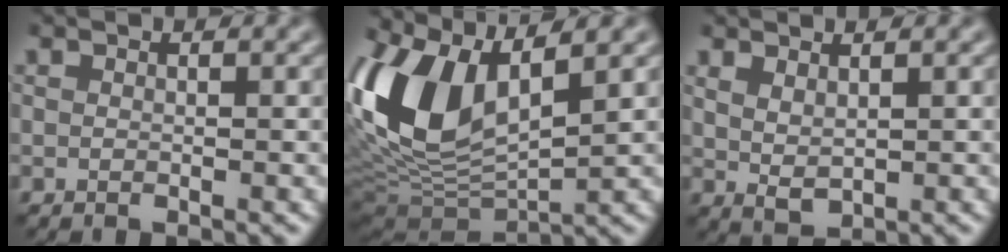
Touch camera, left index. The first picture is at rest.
{"total": 11.3, "force": [2.8, 5.5, 9.4], "torque": [-0.223, 0.006, 0.055]}
{"total": 1.1, "force": [0.7, 0.3, 0.8], "torque": [-0.020, -0.004, 0.024]}